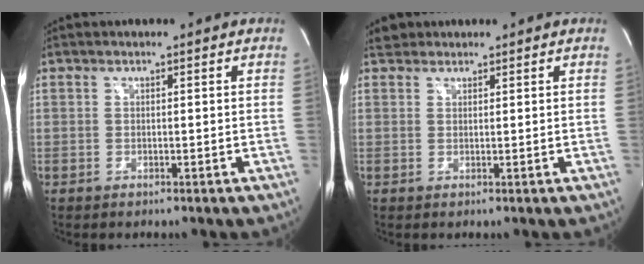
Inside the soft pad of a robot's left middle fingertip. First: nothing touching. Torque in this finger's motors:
{"motor_torque": [0.05, 0.00, -0.02, 0.00]}